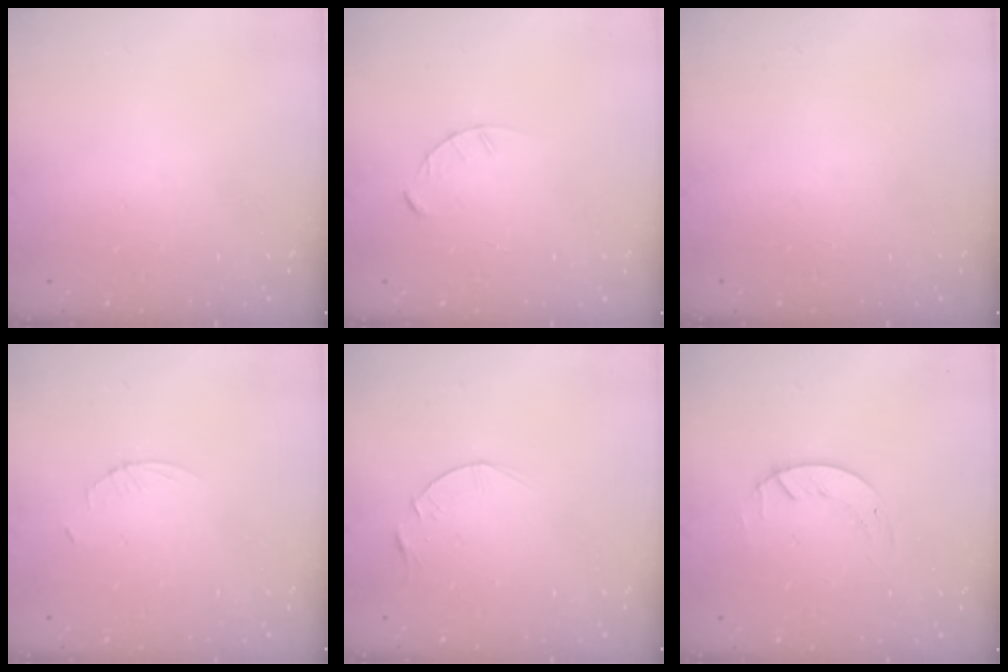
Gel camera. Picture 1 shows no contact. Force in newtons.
{"total": 2.4, "press": 2.4, "slide": 0.3}
{"total": 0.0}
{"total": 2.3, "press": 2.3, "slide": 0.3}
{"total": 3.1, "press": 3.1, "slide": 0.4}
{"total": 2.0, "press": 2.0, "slide": 0.2}